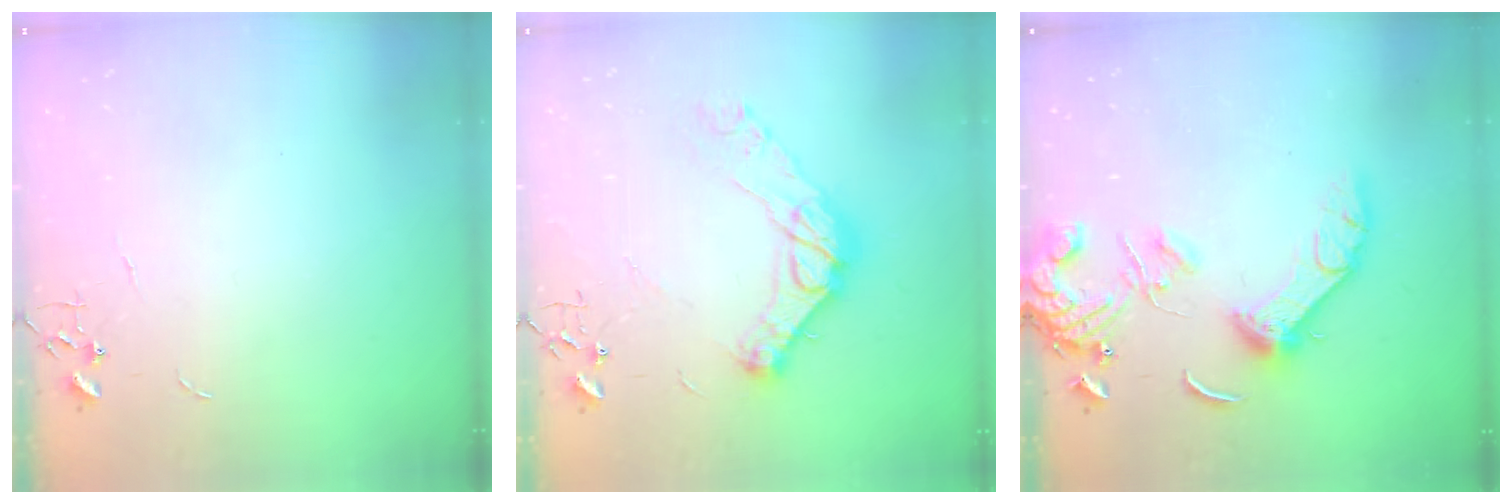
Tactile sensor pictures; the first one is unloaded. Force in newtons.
{"total": 16.1, "press": 16.1, "slide": 1.1}
{"total": 15.2, "press": 15.1, "slide": 1.9}